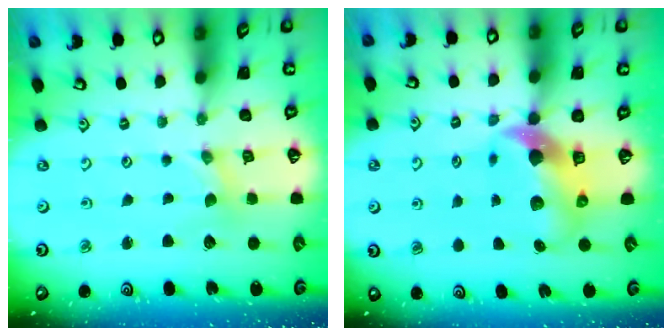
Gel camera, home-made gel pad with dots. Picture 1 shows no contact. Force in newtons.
{"total": 8.9, "press": 8.8, "slide": 1.3}